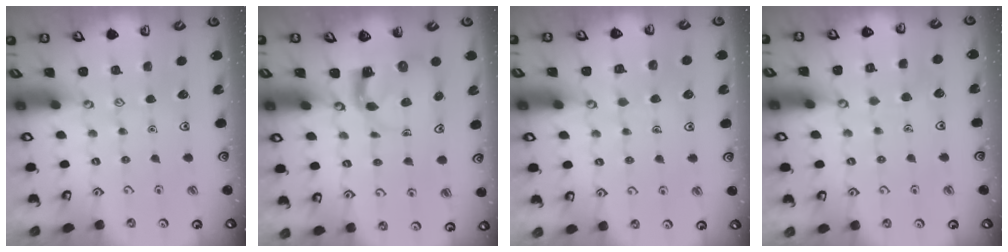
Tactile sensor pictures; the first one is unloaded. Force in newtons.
{"total": 3.8, "press": 3.7, "slide": 0.7}
{"total": 4.0, "press": 4.0, "slide": 0.2}
{"total": 4.4, "press": 4.3, "slide": 0.4}